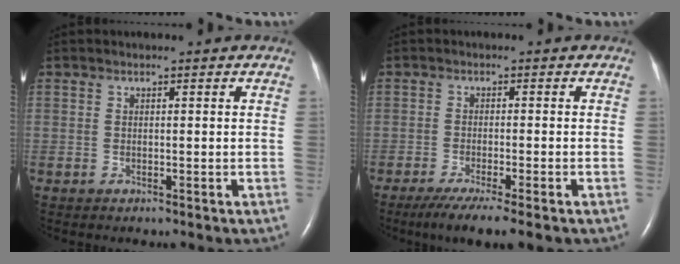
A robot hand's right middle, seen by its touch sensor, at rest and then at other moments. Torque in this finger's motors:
{"motor_torque": [0.05, -0.05, 0.05, 0.06]}